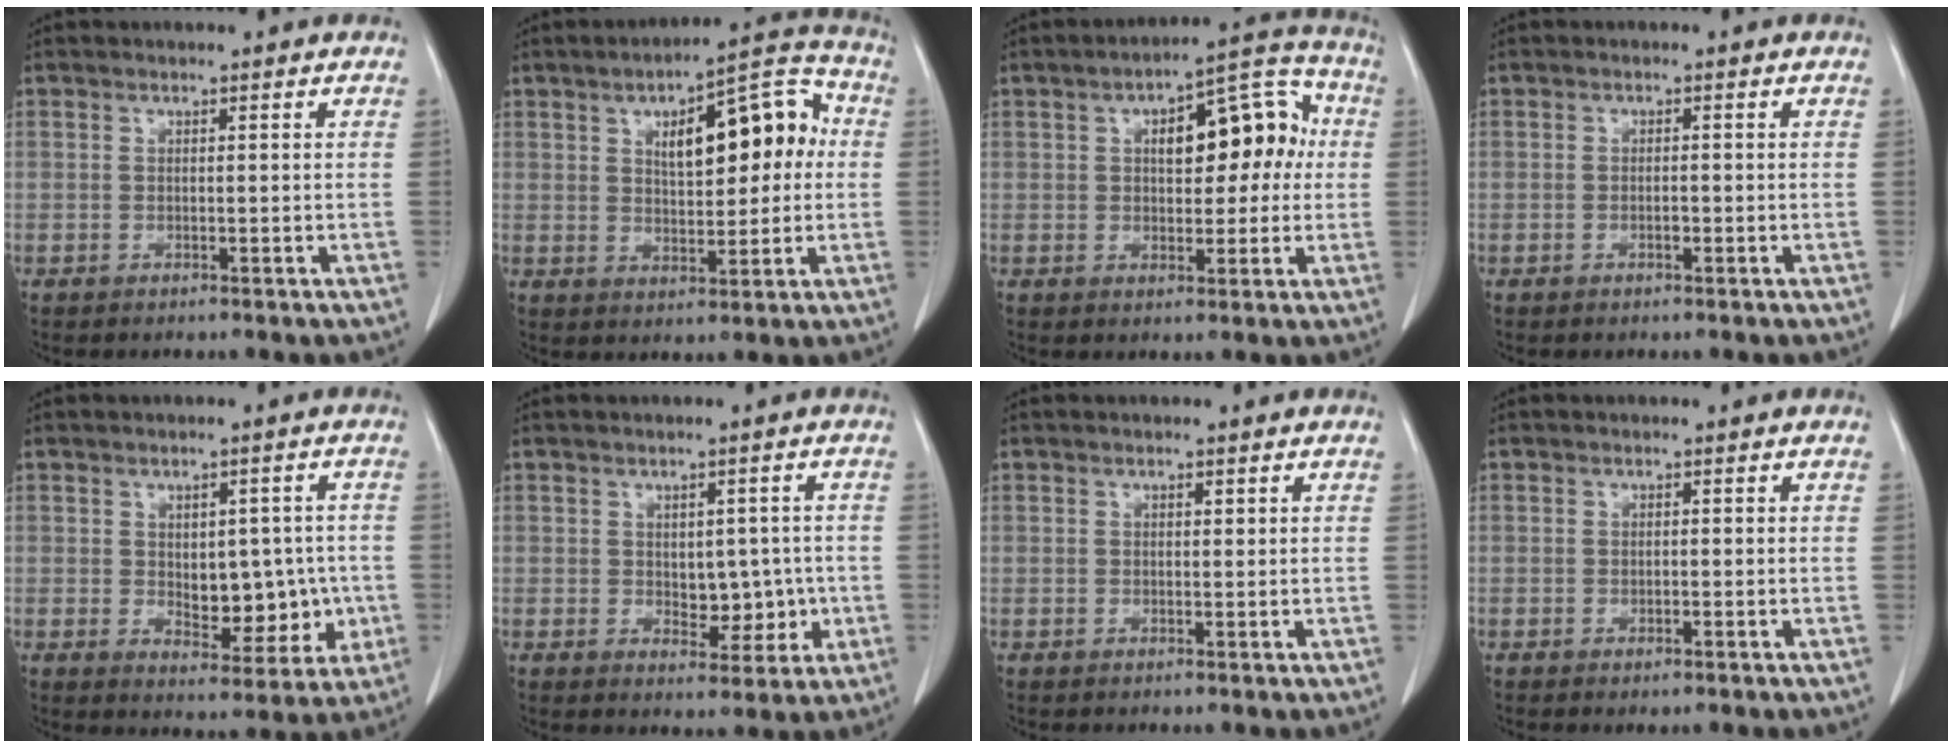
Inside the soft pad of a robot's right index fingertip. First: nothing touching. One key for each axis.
{"total": 13.4, "fx": 2.7, "fy": 5.2, "fz": 12.0, "tx": -0.165, "ty": 0.041, "tz": 0.044}
{"total": 12.2, "fx": 2.1, "fy": 5.5, "fz": 10.6, "tx": -0.137, "ty": 0.046, "tz": 0.033}
{"total": 1.0, "fx": -0.5, "fy": 0.3, "fz": 0.8, "tx": -0.016, "ty": 0.001, "tz": -0.008}
{"total": 8.8, "fx": -0.6, "fy": 5.1, "fz": 7.2, "tx": -0.080, "ty": 0.011, "tz": 0.007}
{"total": 5.5, "fx": -0.5, "fy": 3.4, "fz": 4.3, "tx": -0.046, "ty": 0.006, "tz": 0.004}
{"total": 0.7, "fx": 0.4, "fy": 0.3, "fz": 0.5, "tx": -0.006, "ty": -0.001, "tz": 0.005}
{"total": 0.6, "fx": -0.3, "fy": 0.1, "fz": 0.5, "tx": -0.012, "ty": -0.004, "tz": -0.001}